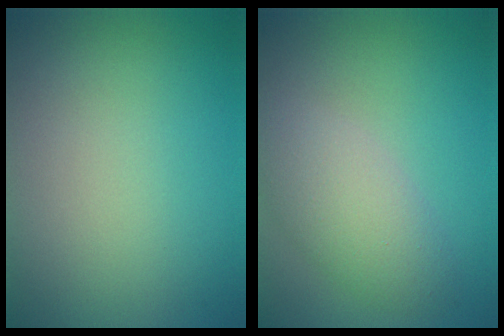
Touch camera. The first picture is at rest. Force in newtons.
{"total": 3.8, "press": 3.8, "slide": 0.3}